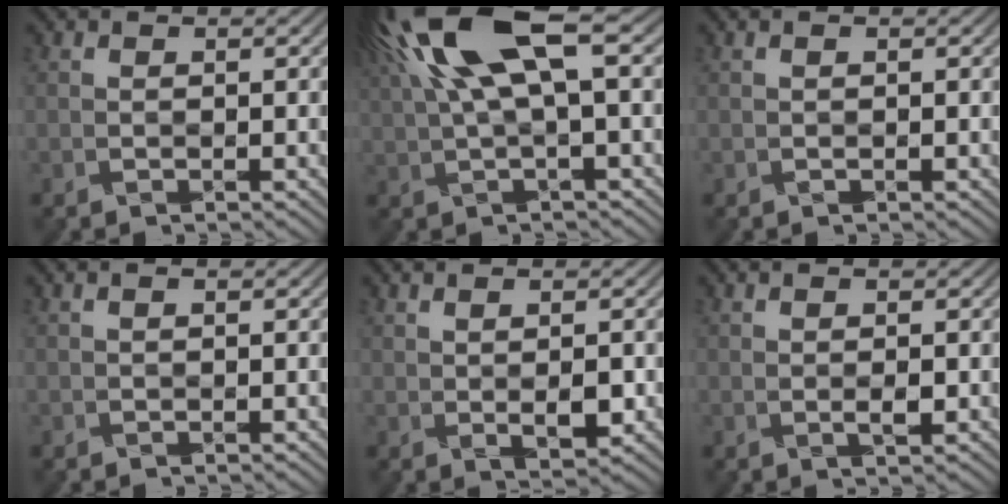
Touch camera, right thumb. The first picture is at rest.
{"total": 12.3, "force": [4.5, 3.1, 11.1], "torque": [-0.234, 0.026, 0.092]}
{"total": 0.0}
{"total": 0.0}
{"total": 2.5, "force": [0.4, 0.7, 2.4], "torque": [-0.047, -0.001, 0.015]}
{"total": 1.1, "force": [0.2, 0.1, 1.1], "torque": [-0.023, 0.002, 0.005]}